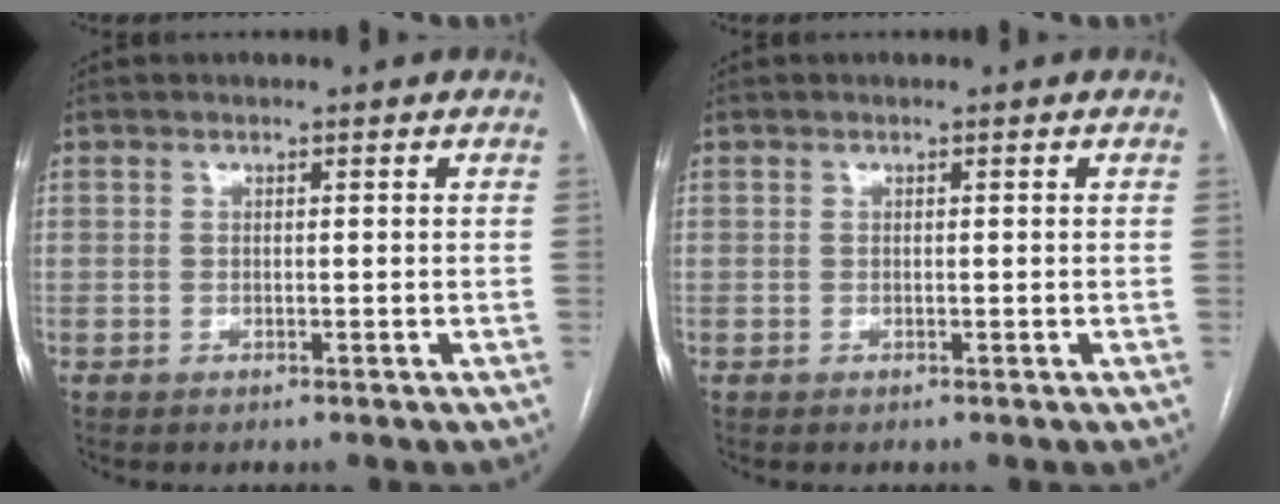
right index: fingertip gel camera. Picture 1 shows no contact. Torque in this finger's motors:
{"motor_torque": [0.03, 0.19, 0.01, 0.00]}